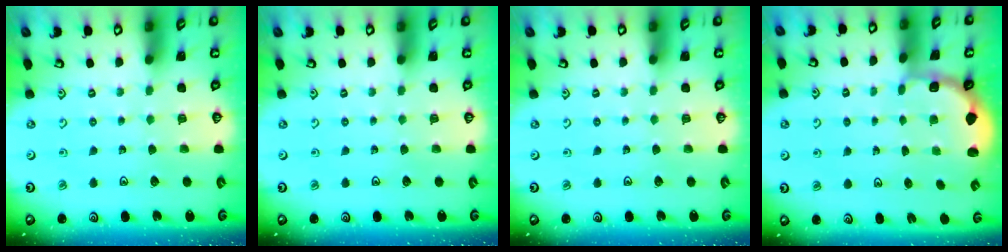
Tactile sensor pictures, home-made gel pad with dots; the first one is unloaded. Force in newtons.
{"total": 0.0}
{"total": 0.0}
{"total": 1.9, "press": 1.8, "slide": 0.7}